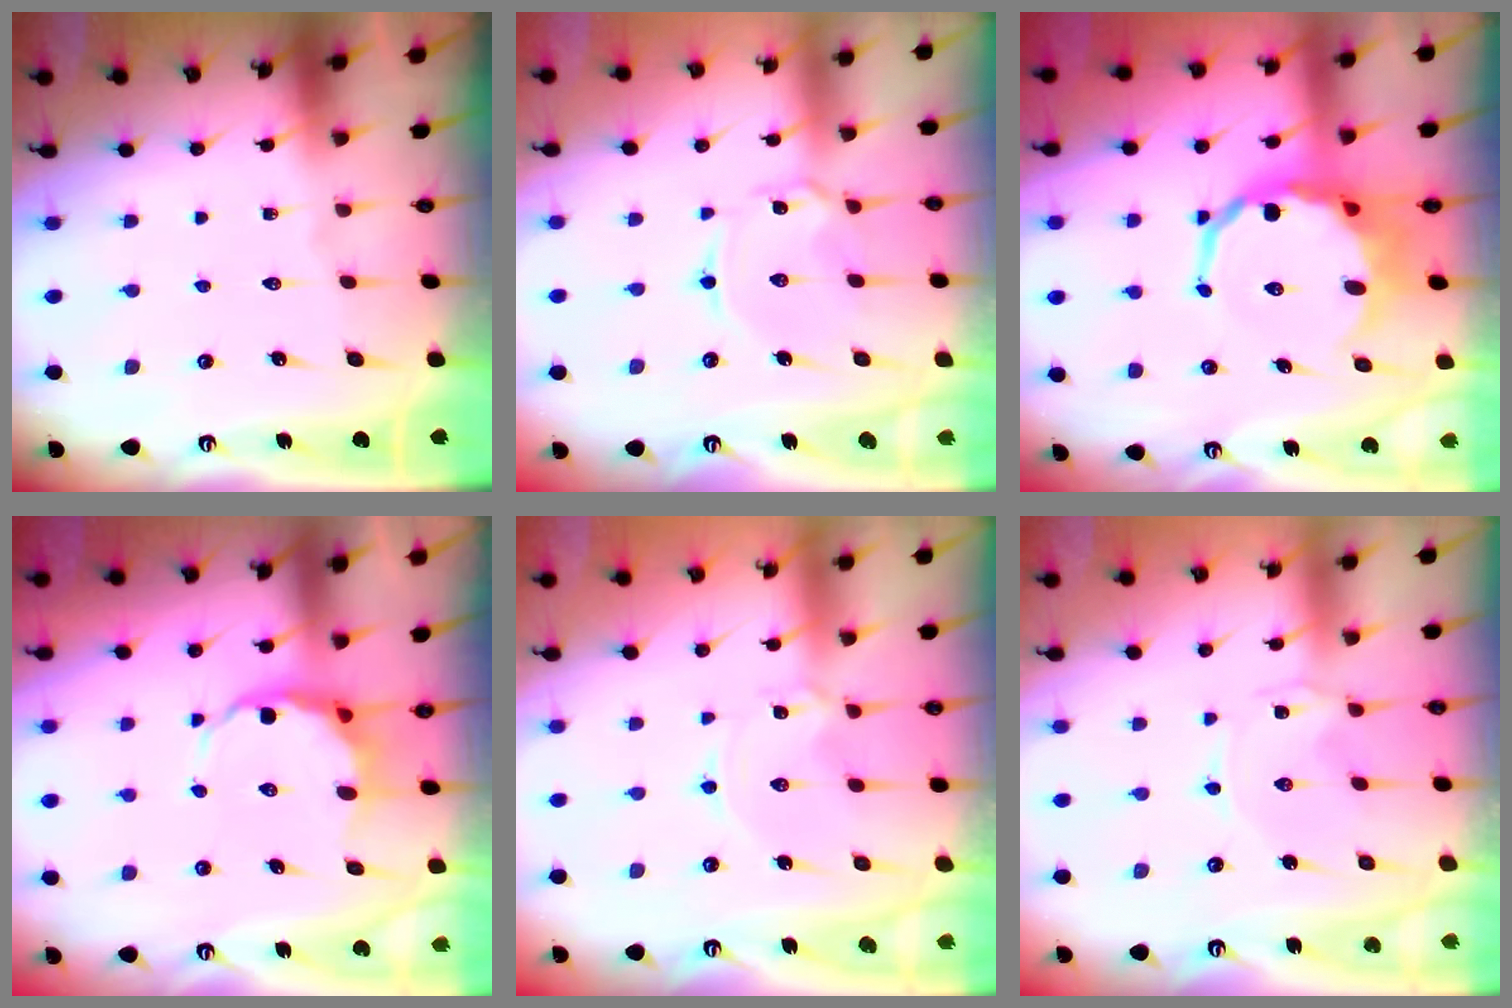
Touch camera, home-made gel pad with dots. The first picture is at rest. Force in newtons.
{"total": 3.6, "press": 3.5, "slide": 0.4}
{"total": 9.3, "press": 9.0, "slide": 2.3}
{"total": 7.2, "press": 7.0, "slide": 1.6}
{"total": 1.2, "press": 1.2, "slide": 0.2}
{"total": 0.7, "press": 0.7, "slide": 0.1}